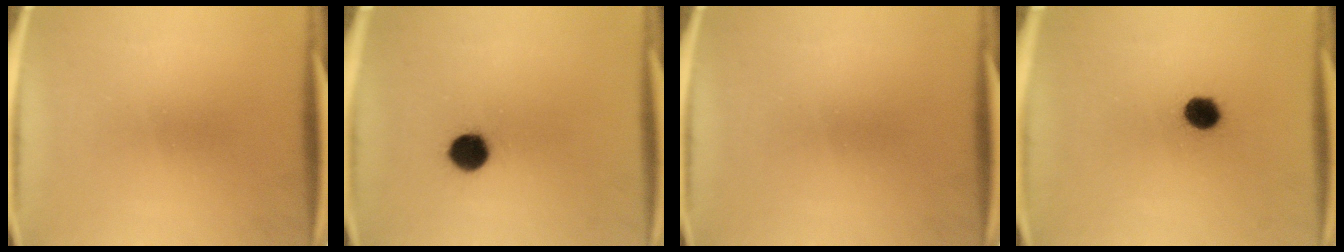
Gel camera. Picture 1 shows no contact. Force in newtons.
{"total": 6.8}
{"total": 0.0}
{"total": 5.3}